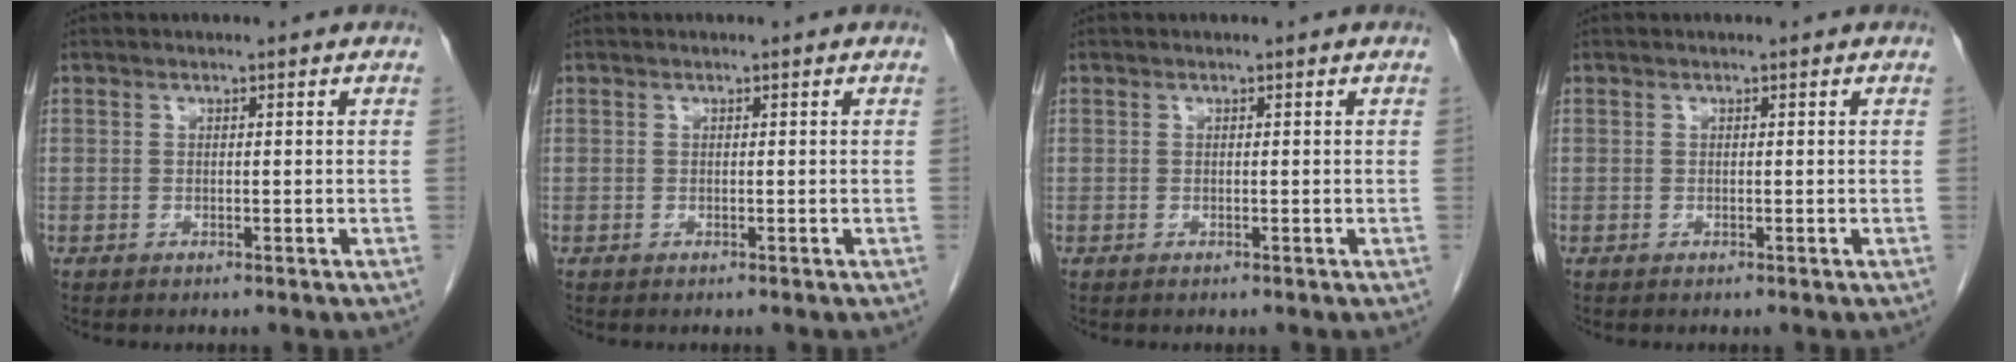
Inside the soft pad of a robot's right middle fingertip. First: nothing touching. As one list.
[{"total": 0.0}, {"total": 0.0}, {"total": 0.0}]